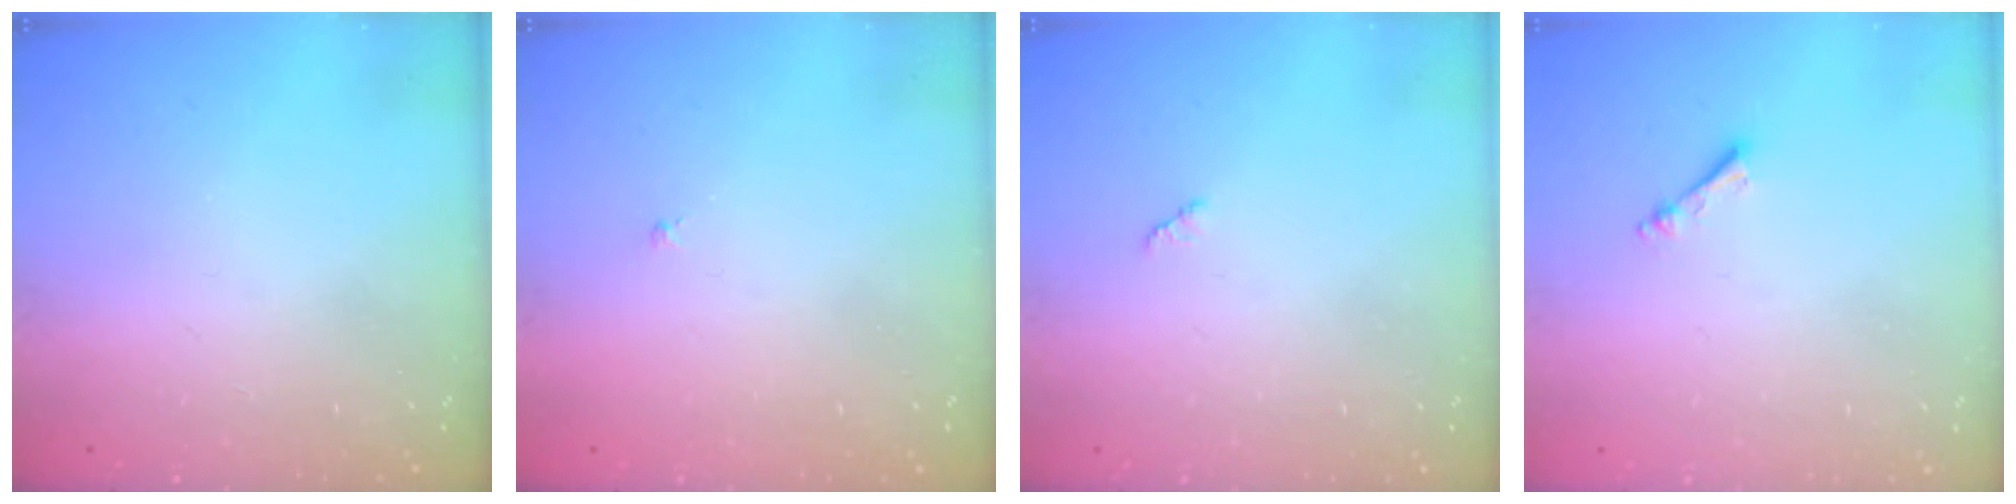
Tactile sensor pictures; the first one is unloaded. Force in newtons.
{"total": 1.0, "press": 0.9, "slide": 0.3}
{"total": 2.8, "press": 2.8, "slide": 0.4}
{"total": 2.4, "press": 2.3, "slide": 0.4}